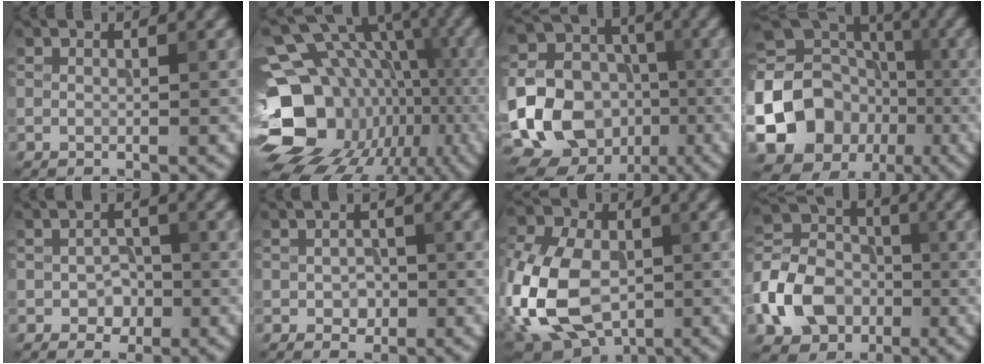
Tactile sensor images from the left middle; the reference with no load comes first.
{"total": 20.4, "force": [-4.5, 16.6, 11.0], "torque": [-0.173, 0.006, -0.072]}
{"total": 18.4, "force": [-5.4, 16.1, 7.0], "torque": [-0.169, -0.039, -0.105]}
{"total": 17.3, "force": [-5.0, 15.3, 6.4], "torque": [-0.150, -0.025, -0.100]}
{"total": 2.3, "force": [-0.6, 1.7, 1.3], "torque": [-0.021, -0.003, -0.012]}
{"total": 1.8, "force": [-0.3, 1.3, 1.1], "torque": [-0.022, -0.004, -0.006]}
{"total": 12.1, "force": [-2.7, 8.2, 8.5], "torque": [-0.207, -0.014, -0.066]}
{"total": 7.9, "force": [-2.9, 6.2, 3.9], "torque": [-0.079, 0.005, -0.071]}